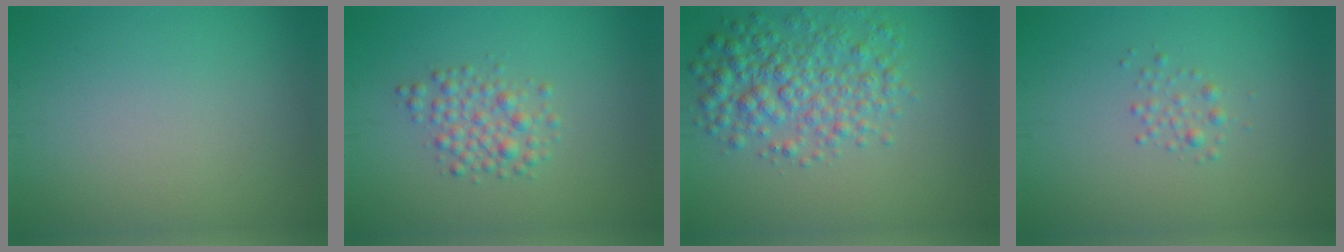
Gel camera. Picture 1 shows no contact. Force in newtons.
{"total": 2.6, "press": 2.6, "slide": 0.0}
{"total": 5.2, "press": 5.2, "slide": 0.1}
{"total": 1.1, "press": 1.1, "slide": 0.0}